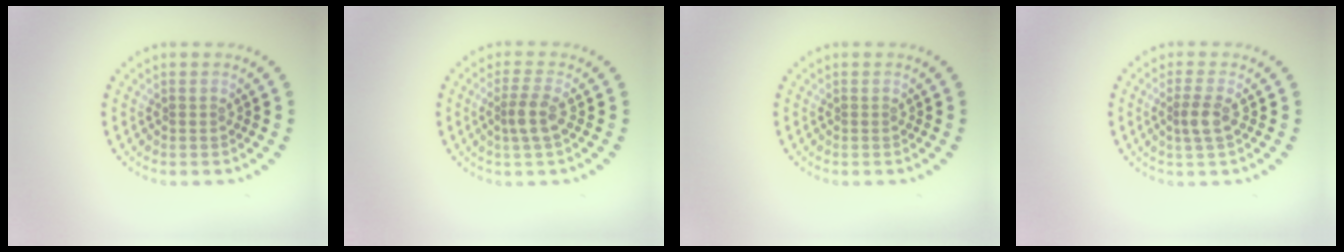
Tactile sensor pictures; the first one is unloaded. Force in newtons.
{"total": 2.2, "press": 1.8, "slide": 1.2}
{"total": 0.0}
{"total": 1.8, "press": 1.5, "slide": 1.0}